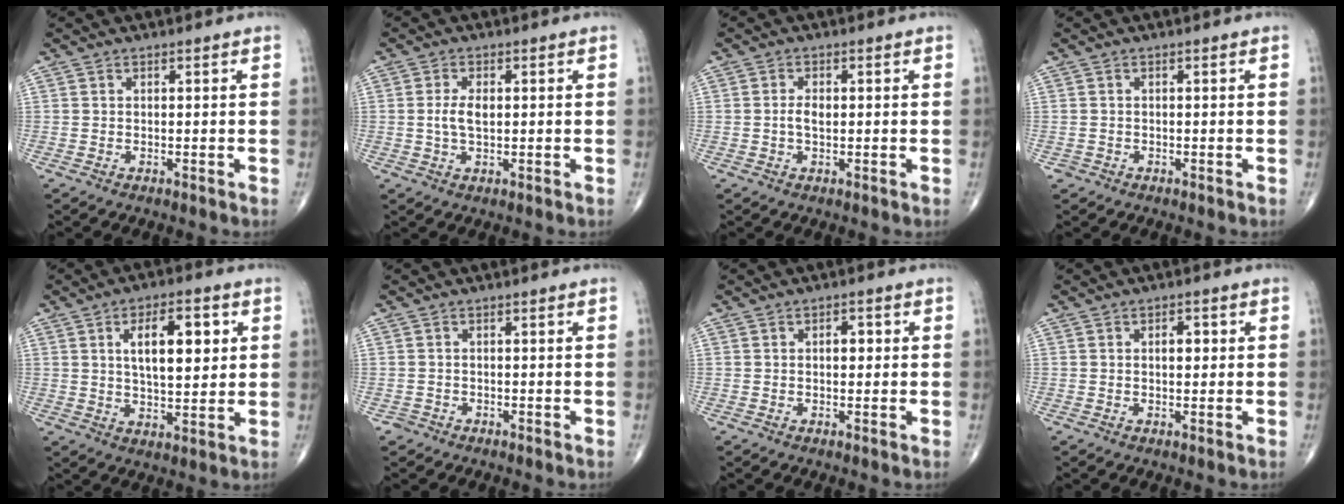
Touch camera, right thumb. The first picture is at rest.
{"total": 3.8, "force": [0.2, 1.9, 3.3], "torque": [-0.072, 0.001, 0.005]}
{"total": 2.3, "force": [-0.1, 1.3, 2.0], "torque": [-0.040, 0.004, -0.003]}
{"total": 0.8, "force": [-0.5, 0.7, -0.1], "torque": [0.001, 0.003, -0.011]}
{"total": 11.4, "force": [3.1, 5.1, 9.7], "torque": [-0.130, -0.010, 0.050]}
{"total": 1.1, "force": [-0.7, 0.9, -0.2], "torque": [0.006, 0.004, -0.017]}
{"total": 2.4, "force": [0.3, 1.4, 1.9], "torque": [-0.019, 0.006, 0.001]}
{"total": 2.6, "force": [0.4, 1.4, 2.1], "torque": [-0.023, 0.003, 0.003]}